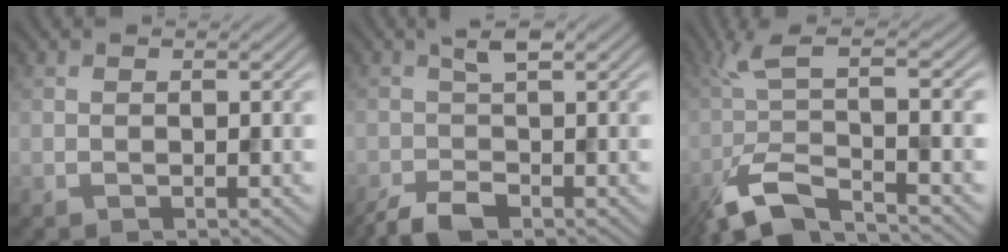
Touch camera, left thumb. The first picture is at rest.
{"total": 3.8, "force": [-1.7, 1.2, 3.1], "torque": [-0.066, 0.000, -0.038]}
{"total": 10.0, "force": [-4.7, 2.7, 8.4], "torque": [-0.162, -0.006, -0.101]}